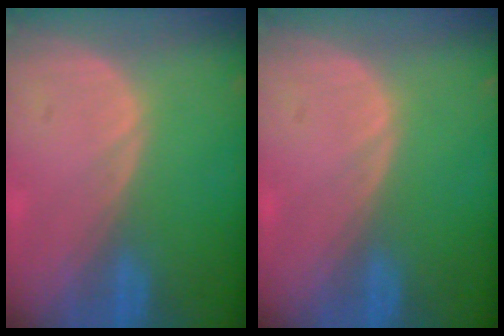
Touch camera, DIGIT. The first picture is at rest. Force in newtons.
{"total": 0.0}